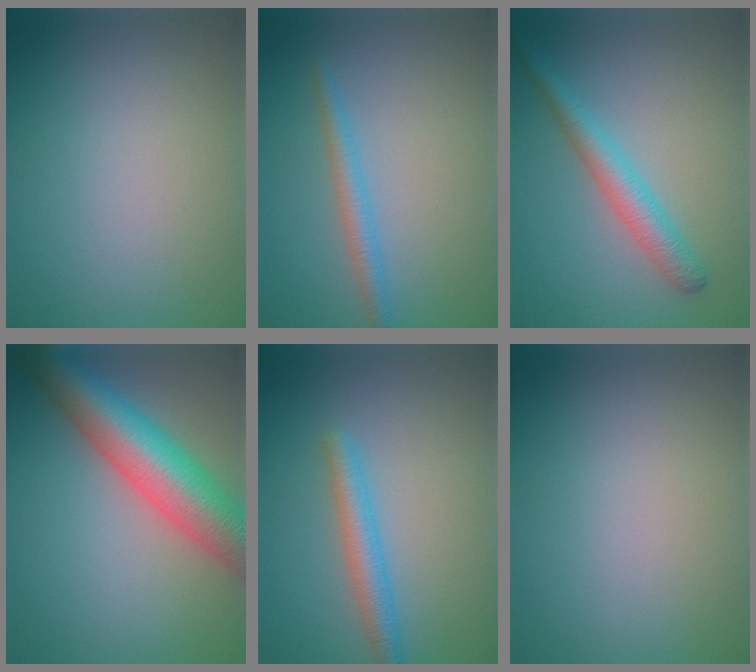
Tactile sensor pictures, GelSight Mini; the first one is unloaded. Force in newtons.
{"total": 2.1, "press": 2.0, "slide": 0.2}
{"total": 3.3, "press": 3.3, "slide": 0.1}
{"total": 10.2, "press": 10.2, "slide": 0.5}
{"total": 2.8, "press": 2.8, "slide": 0.0}
{"total": 0.0}